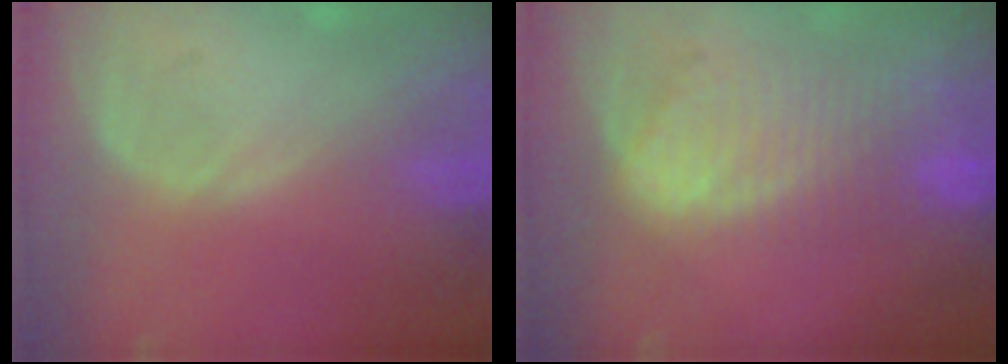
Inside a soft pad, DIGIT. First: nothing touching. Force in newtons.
{"total": 9.3, "press": 8.1, "slide": 4.4}